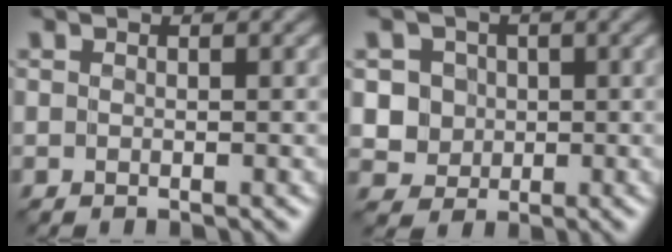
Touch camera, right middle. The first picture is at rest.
{"total": 4.7, "force": [0.9, 4.4, 1.4], "torque": [-0.011, 0.024, 0.008]}